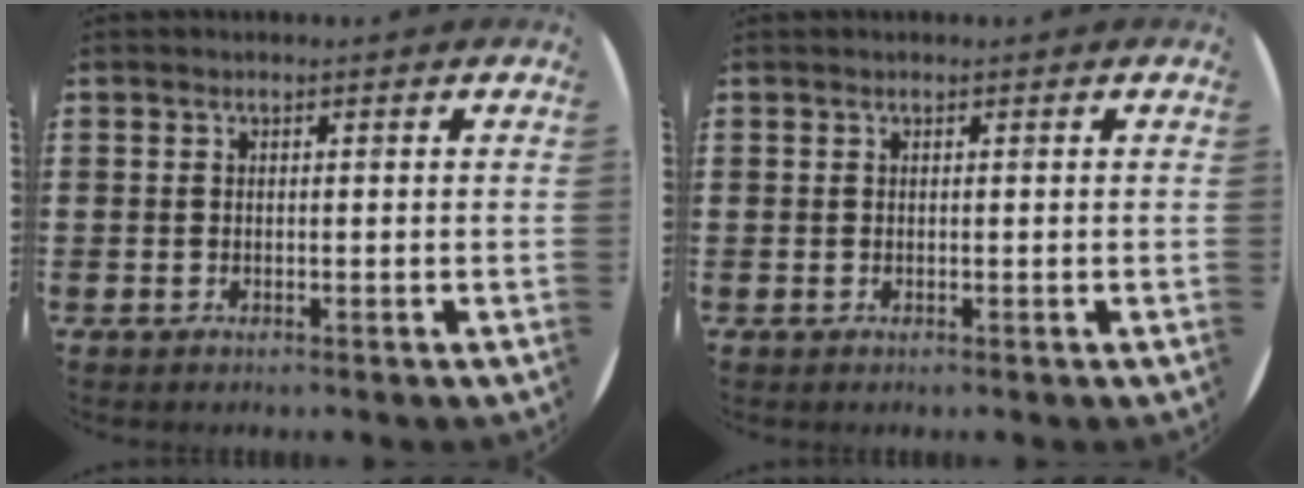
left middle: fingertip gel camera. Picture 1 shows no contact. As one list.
[{"total": 0.0}]